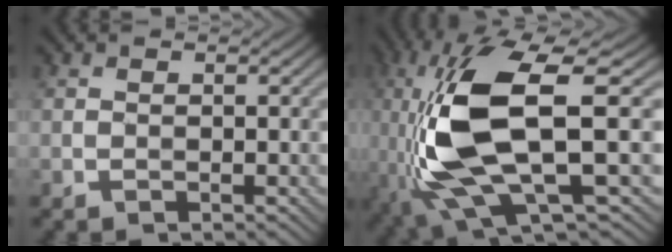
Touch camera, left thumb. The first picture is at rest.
{"total": 13.2, "force": [-1.5, 3.7, 12.6], "torque": [-0.272, -0.006, -0.026]}